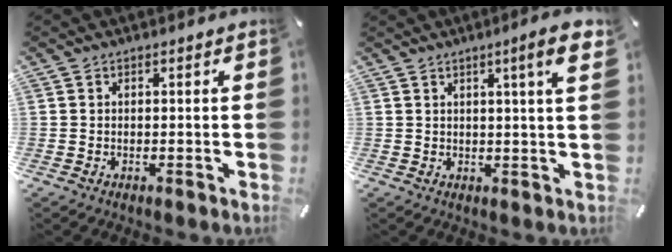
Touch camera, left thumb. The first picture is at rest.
{"total": 7.7, "force": [3.2, 0.4, 7.0], "torque": [-0.105, -0.010, 0.044]}